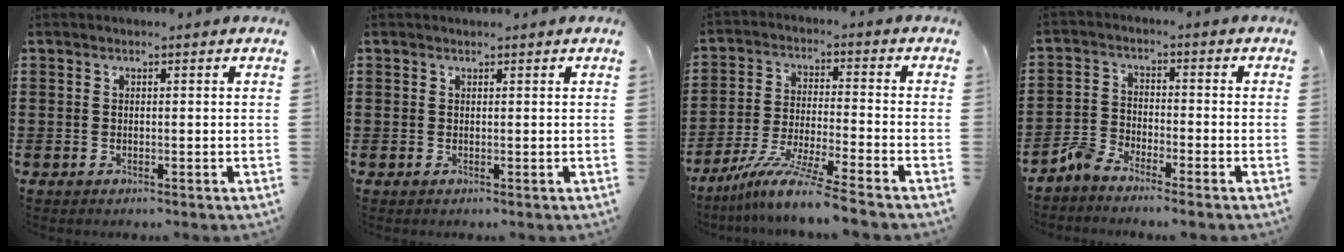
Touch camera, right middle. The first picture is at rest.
{"total": 0.0}
{"total": 9.0, "force": [-7.7, -0.5, 4.7], "torque": [-0.094, -0.011, -0.150]}
{"total": 3.7, "force": [-3.6, 0.5, 0.9], "torque": [-0.038, 0.002, -0.078]}